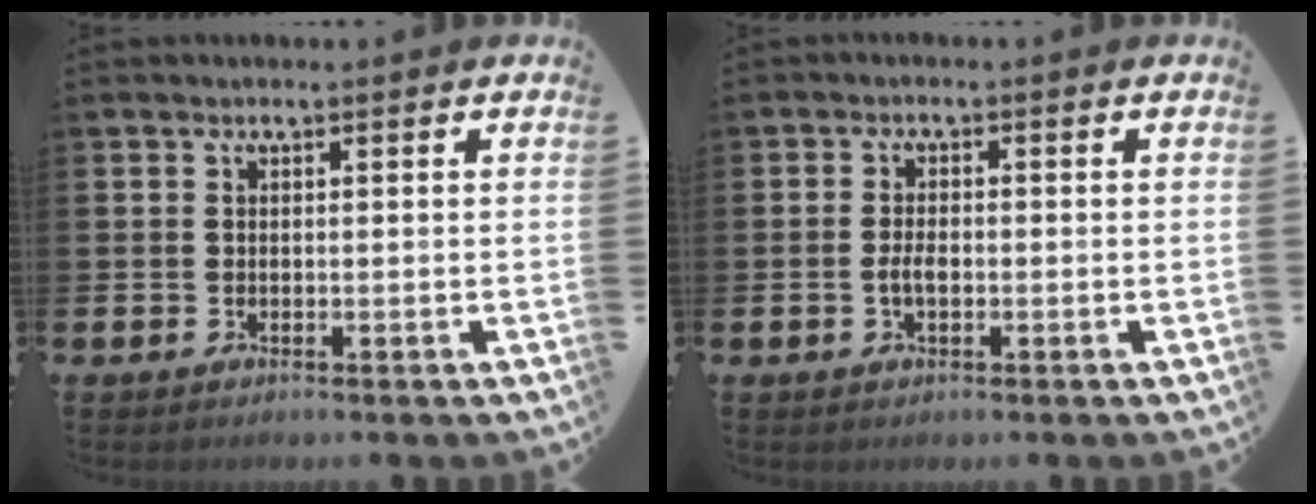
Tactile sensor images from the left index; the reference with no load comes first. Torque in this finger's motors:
{"motor_torque": [0.64, 0.11, 0.08, 0.05]}